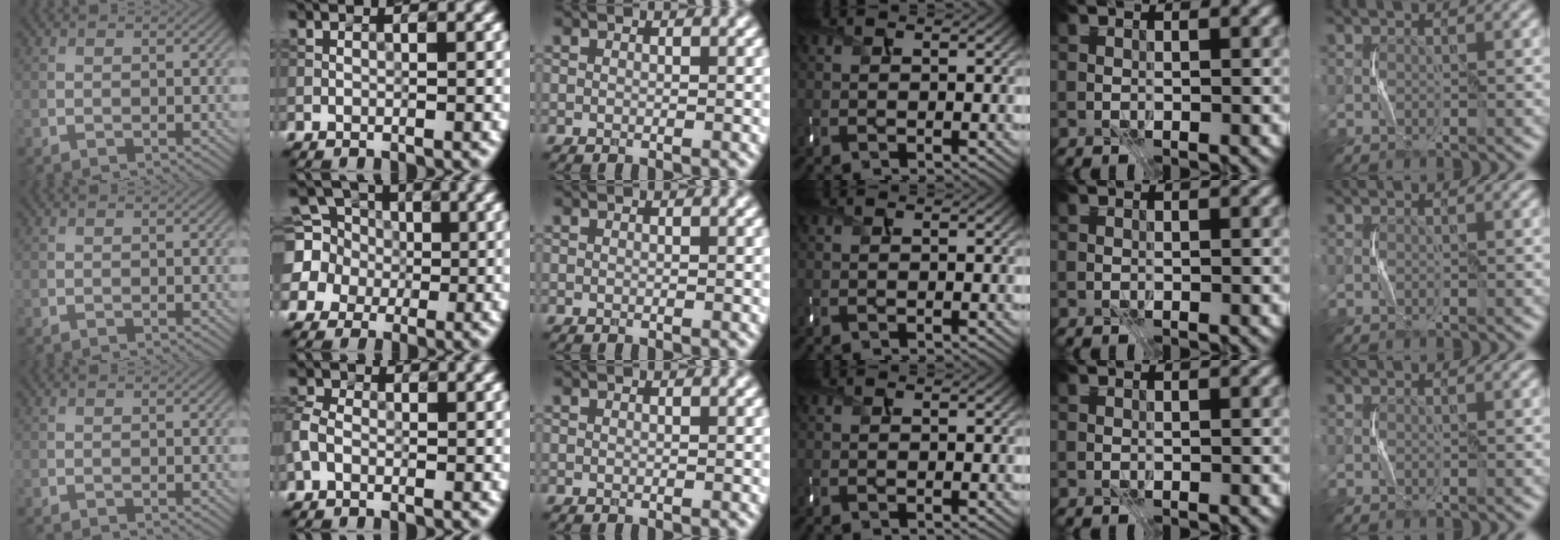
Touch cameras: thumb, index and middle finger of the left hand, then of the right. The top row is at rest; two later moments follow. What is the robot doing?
{"motion": "press", "object": "keyboard"}